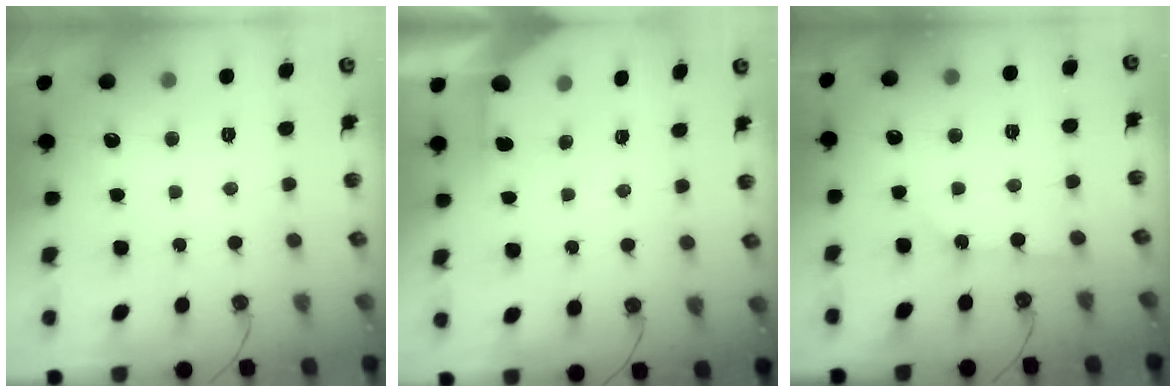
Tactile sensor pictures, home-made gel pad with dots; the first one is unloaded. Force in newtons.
{"total": 2.7, "press": 2.7, "slide": 0.3}
{"total": 1.4, "press": 1.4, "slide": 0.2}